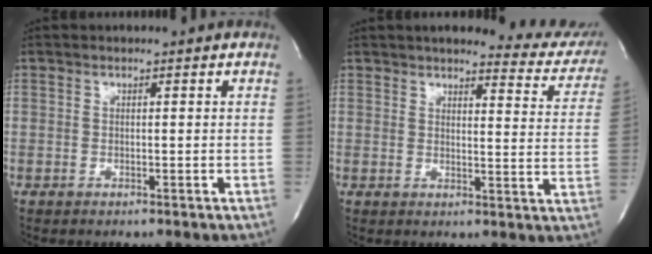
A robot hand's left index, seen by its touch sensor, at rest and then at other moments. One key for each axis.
{"total": 13.6, "fx": 12.7, "fy": 2.7, "fz": 4.0, "tx": -0.021, "ty": -0.047, "tz": 0.117}